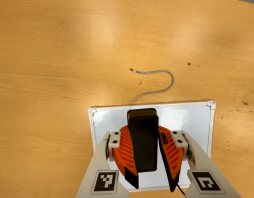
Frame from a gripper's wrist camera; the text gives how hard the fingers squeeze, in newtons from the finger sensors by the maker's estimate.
{"total": 10.8, "left": 9.8, "right": 11.9}